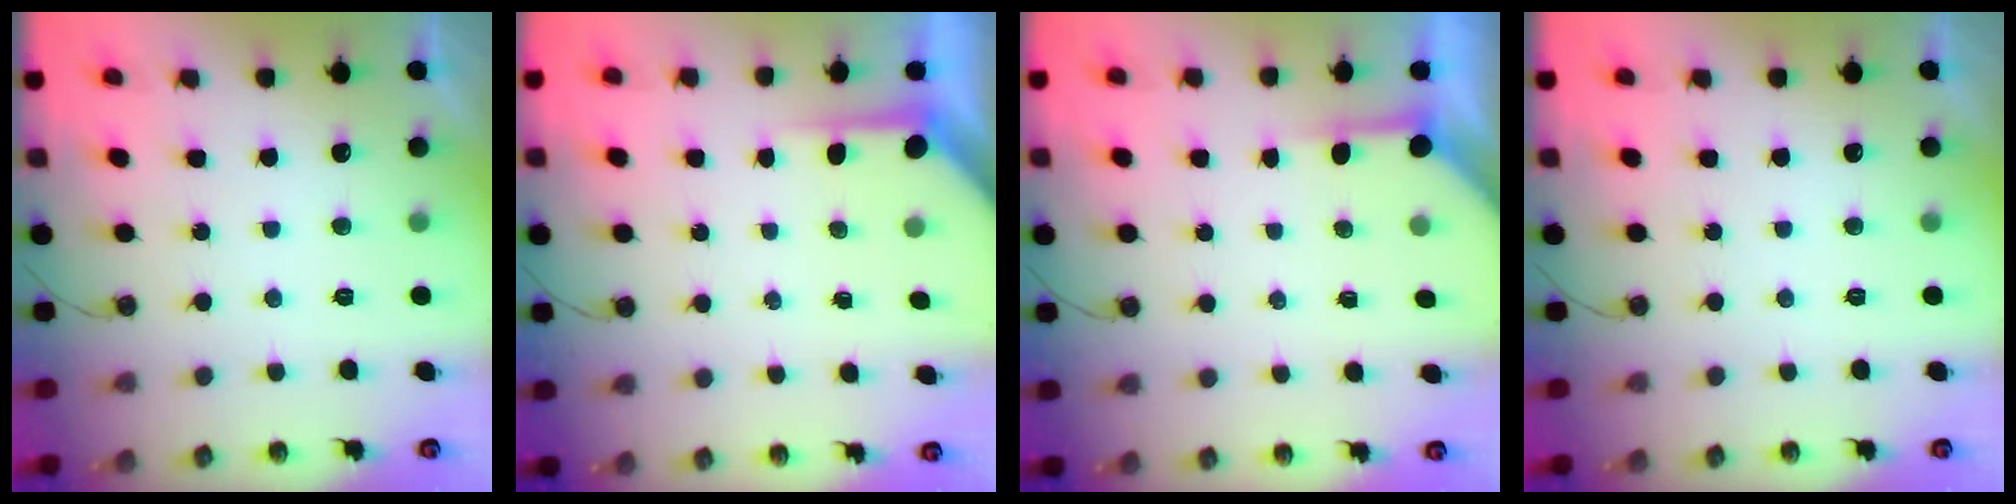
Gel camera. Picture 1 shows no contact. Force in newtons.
{"total": 3.7, "press": 3.6, "slide": 0.4}
{"total": 3.4, "press": 3.3, "slide": 0.4}
{"total": 0.0}